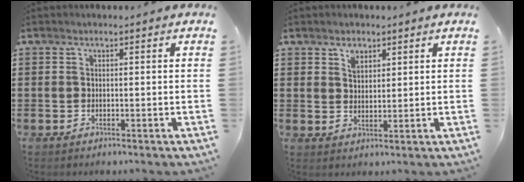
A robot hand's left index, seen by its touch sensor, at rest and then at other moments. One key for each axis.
{"total": 2.9, "fx": 2.1, "fy": 1.8, "fz": 0.8, "tx": -0.013, "ty": -0.002, "tz": 0.038}